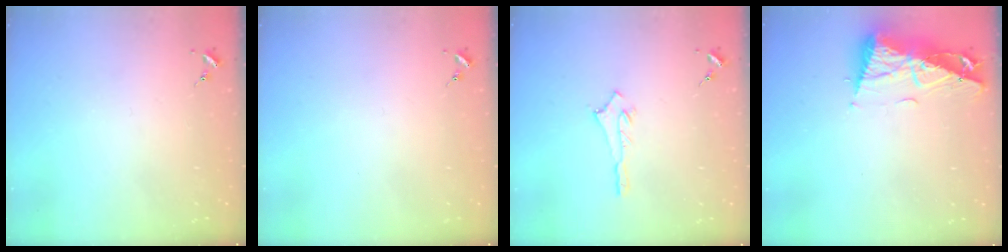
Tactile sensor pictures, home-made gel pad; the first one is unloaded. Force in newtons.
{"total": 0.0}
{"total": 2.9, "press": 2.9, "slide": 0.2}
{"total": 11.0, "press": 10.9, "slide": 1.3}